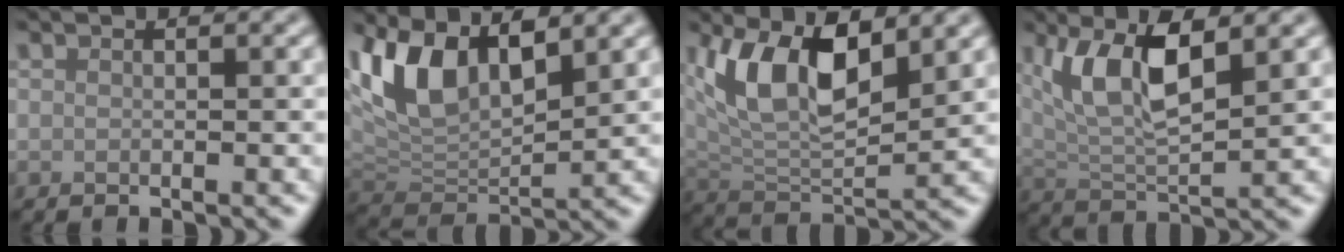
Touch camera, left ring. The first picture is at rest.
{"total": 8.0, "force": [3.5, 4.1, 6.0], "torque": [-0.123, 0.000, 0.062]}
{"total": 8.5, "force": [3.3, 3.9, 6.8], "torque": [-0.131, -0.006, 0.058]}
{"total": 7.1, "force": [2.6, 2.6, 6.1], "torque": [-0.122, -0.001, 0.050]}